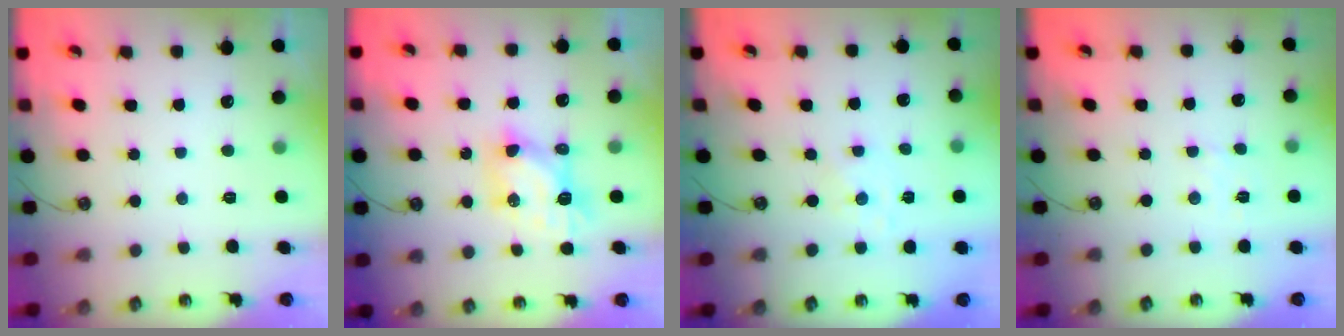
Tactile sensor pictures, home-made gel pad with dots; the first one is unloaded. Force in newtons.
{"total": 6.8, "press": 6.8, "slide": 0.1}
{"total": 0.7, "press": 0.7, "slide": 0.2}
{"total": 1.7, "press": 1.6, "slide": 0.4}